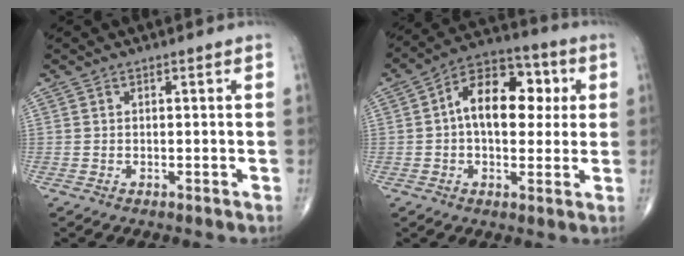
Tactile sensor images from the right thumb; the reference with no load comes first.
{"total": 14.9, "force": [2.2, 9.1, 11.6], "torque": [-0.146, 0.027, 0.024]}